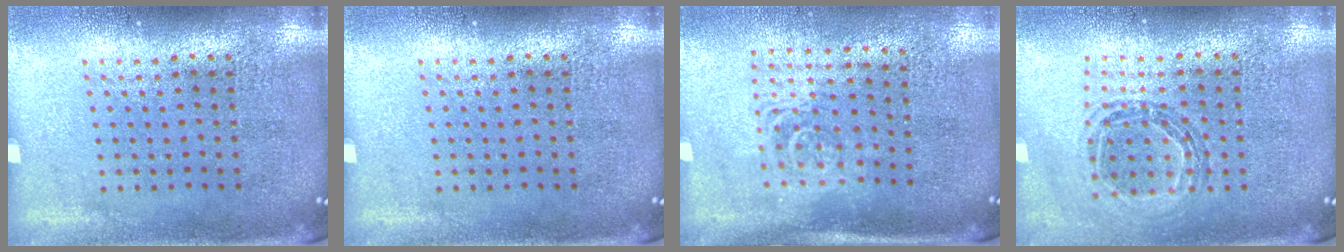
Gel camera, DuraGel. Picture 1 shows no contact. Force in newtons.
{"total": 0.0}
{"total": 1.6, "press": 1.3, "slide": 1.0}
{"total": 0.5, "press": 0.5, "slide": 0.0}